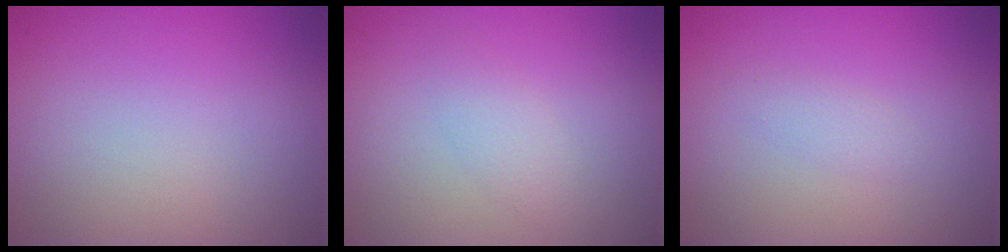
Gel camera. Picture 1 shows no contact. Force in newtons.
{"total": 1.4, "press": 1.4, "slide": 0.1}
{"total": 0.9, "press": 0.9, "slide": 0.0}